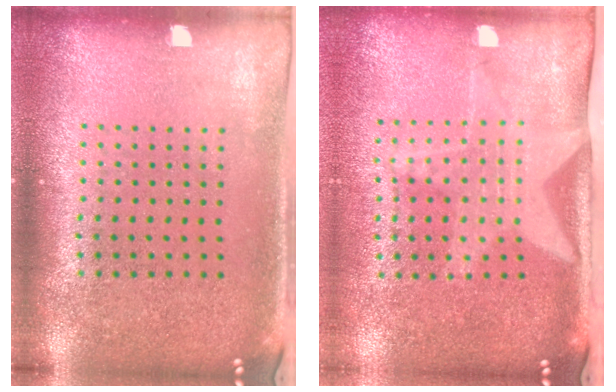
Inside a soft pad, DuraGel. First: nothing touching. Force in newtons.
{"total": 2.0, "press": 1.6, "slide": 1.2}